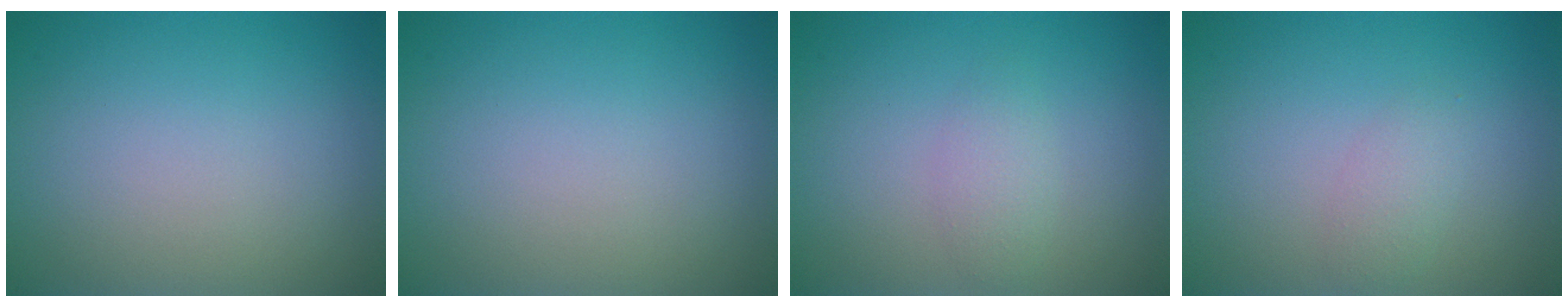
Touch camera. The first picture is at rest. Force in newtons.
{"total": 0.0}
{"total": 1.6, "press": 1.6, "slide": 0.1}
{"total": 1.5, "press": 1.5, "slide": 0.1}